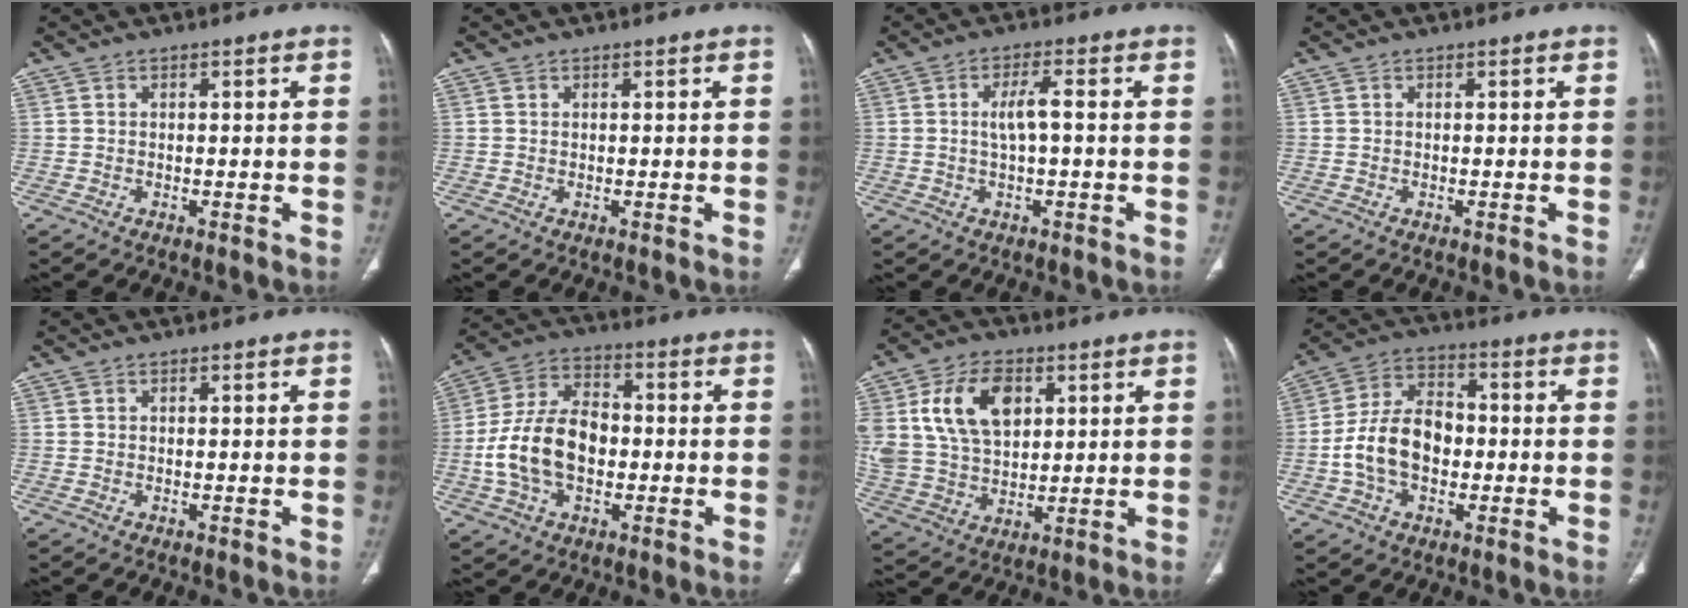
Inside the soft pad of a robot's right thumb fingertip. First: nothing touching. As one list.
[{"total": 0.0}, {"total": 4.0, "force": [0.1, 1.0, 3.9], "torque": [-0.088, 0.011, -0.001]}, {"total": 0.0}, {"total": 0.0}, {"total": 14.6, "force": [-1.8, 9.4, 10.9], "torque": [-0.203, 0.030, -0.034]}, {"total": 16.2, "force": [5.3, 10.8, 10.9], "torque": [-0.183, -0.007, 0.106]}, {"total": 12.6, "force": [-1.7, 8.6, 9.1], "torque": [-0.157, 0.034, -0.036]}]